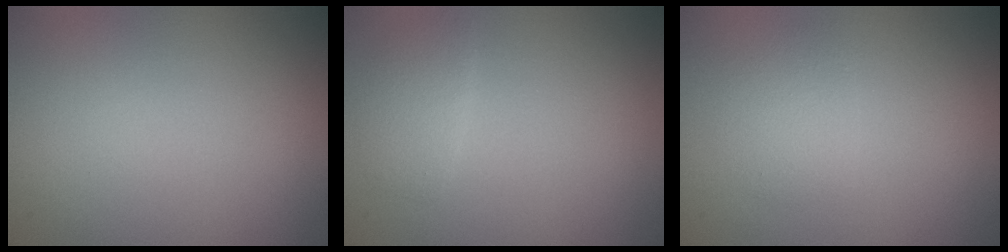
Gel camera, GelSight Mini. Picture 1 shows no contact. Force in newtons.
{"total": 1.5, "press": 1.5, "slide": 0.0}
{"total": 2.9, "press": 2.9, "slide": 0.2}